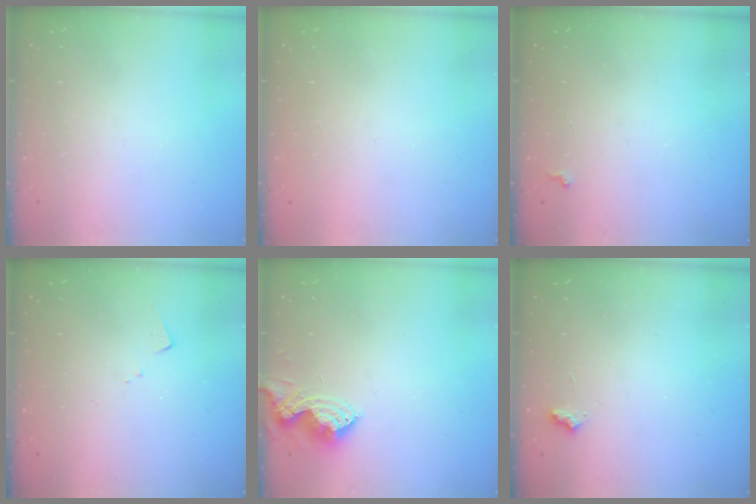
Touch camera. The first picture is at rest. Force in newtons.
{"total": 1.5, "press": 1.2, "slide": 0.9}
{"total": 0.8, "press": 0.8, "slide": 0.3}
{"total": 4.5, "press": 4.5, "slide": 0.2}
{"total": 9.0, "press": 8.9, "slide": 0.5}
{"total": 2.7, "press": 2.7, "slide": 0.4}